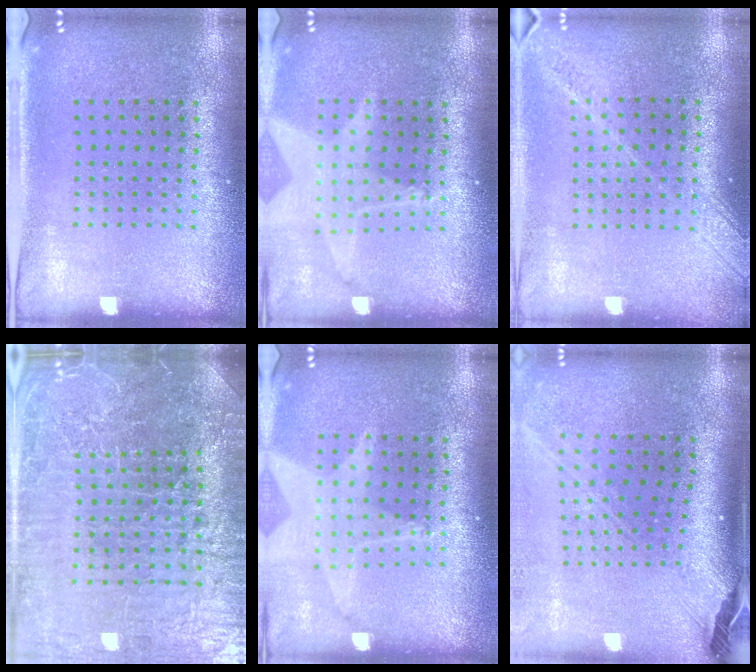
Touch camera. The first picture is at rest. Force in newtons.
{"total": 1.8, "press": 1.5, "slide": 1.0}
{"total": 1.7, "press": 1.3, "slide": 1.1}
{"total": 5.9, "press": 5.4, "slide": 2.3}
{"total": 1.4, "press": 1.4, "slide": 0.3}
{"total": 2.8, "press": 2.1, "slide": 1.9}